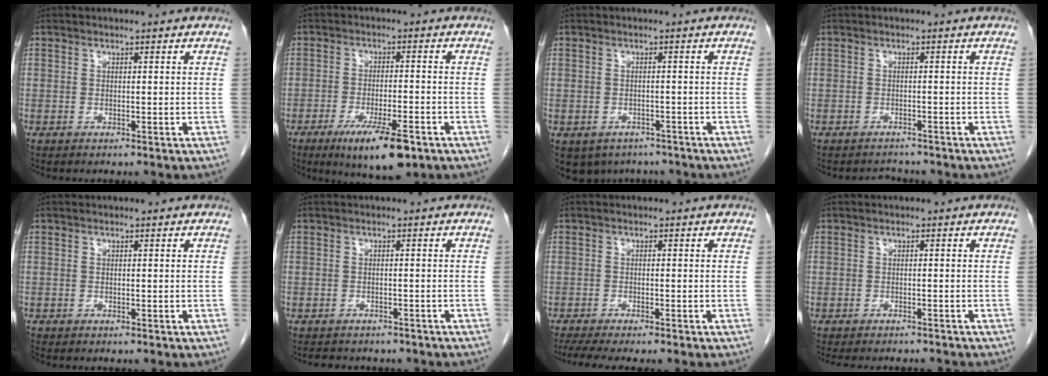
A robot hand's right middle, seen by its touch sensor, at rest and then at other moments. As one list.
[{"total": 9.6, "force": [-5.7, 1.9, 7.5], "torque": [-0.128, -0.019, -0.085]}, {"total": 6.6, "force": [-4.9, 4.2, 1.3], "torque": [-0.020, 0.000, -0.060]}, {"total": 1.8, "force": [-1.7, 0.5, -0.4], "torque": [0.000, -0.007, -0.024]}, {"total": 0.5, "force": [-0.5, 0.1, 0.0], "torque": [-0.007, -0.001, -0.013]}, {"total": 7.2, "force": [-6.2, 2.8, 2.3], "torque": [-0.040, 0.003, -0.069]}, {"total": 6.8, "force": [-5.6, 0.2, 3.9], "torque": [-0.059, -0.013, -0.089]}, {"total": 8.9, "force": [-8.3, 1.7, 2.9], "torque": [-0.042, -0.007, -0.102]}]